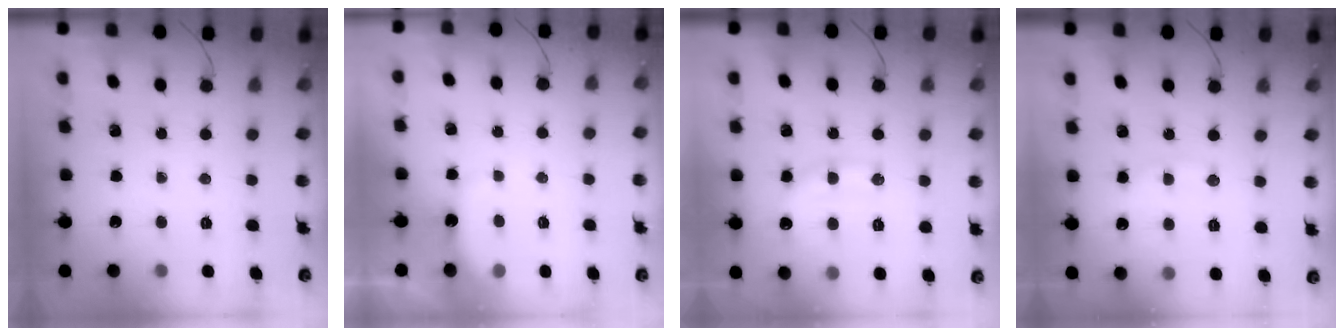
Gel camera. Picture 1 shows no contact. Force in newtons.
{"total": 3.4, "press": 3.3, "slide": 0.9}
{"total": 13.5, "press": 13.5, "slide": 1.0}
{"total": 7.4, "press": 7.4, "slide": 0.7}